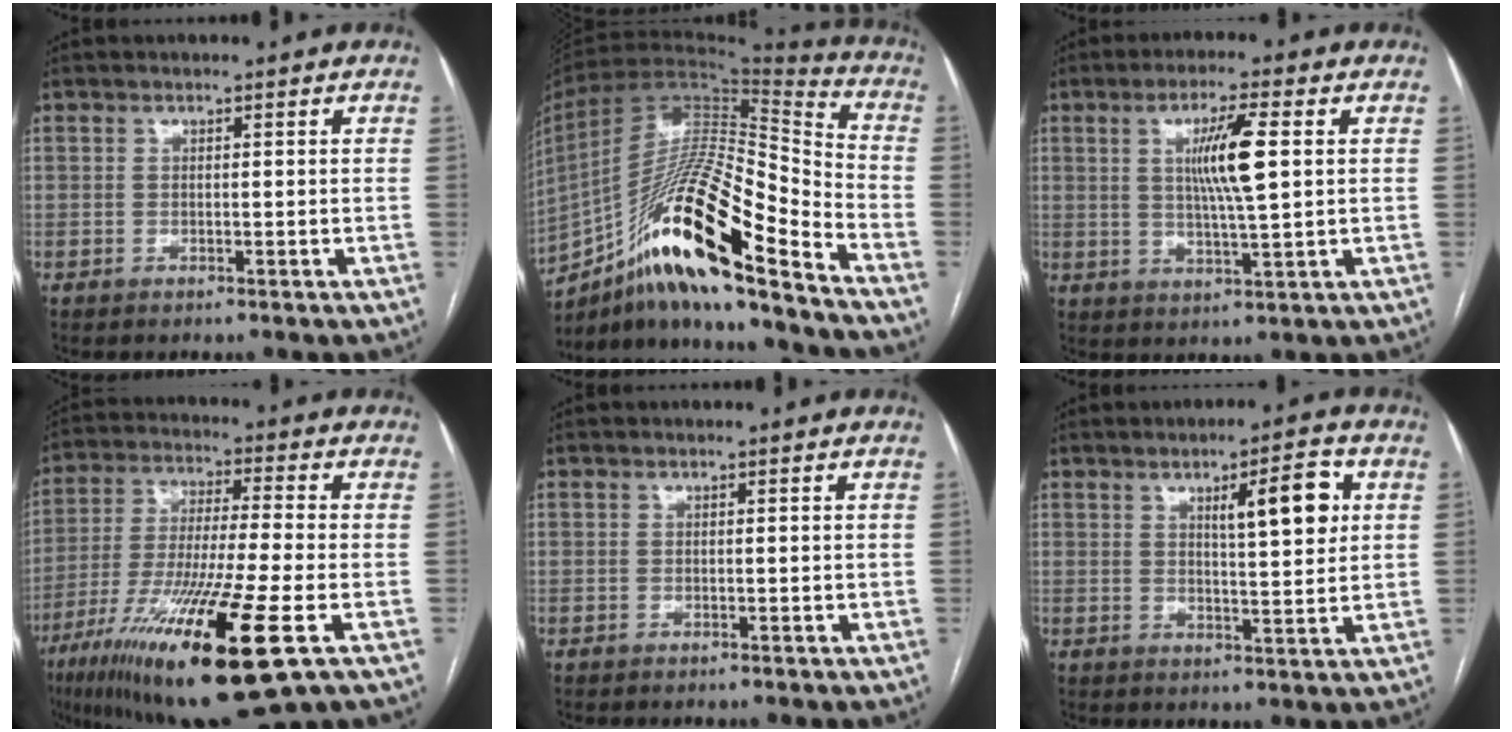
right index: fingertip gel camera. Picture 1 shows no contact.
{"total": 23.0, "force": [-14.0, 2.5, 18.1], "torque": [-0.321, -0.008, -0.249]}
{"total": 8.1, "force": [1.7, 0.3, 7.9], "torque": [-0.144, -0.002, 0.030]}
{"total": 20.8, "force": [-9.5, 1.5, 18.5], "torque": [-0.340, -0.048, -0.163]}
{"total": 0.0}
{"total": 7.9, "force": [2.8, 1.4, 7.2], "torque": [-0.107, 0.004, 0.042]}